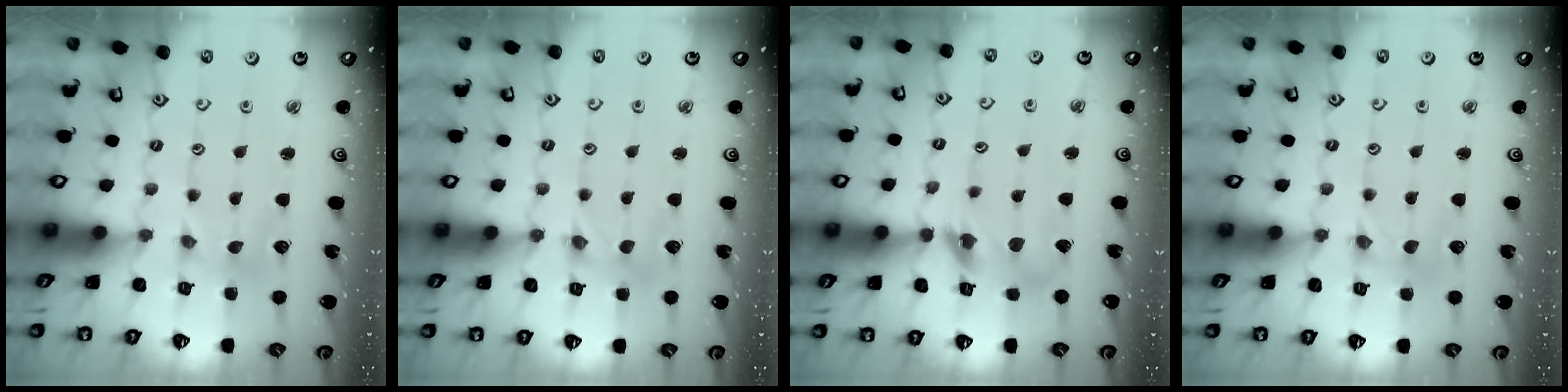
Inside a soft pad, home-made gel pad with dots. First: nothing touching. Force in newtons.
{"total": 0.8, "press": 0.8, "slide": 0.2}
{"total": 11.1, "press": 11.0, "slide": 1.4}
{"total": 0.0}